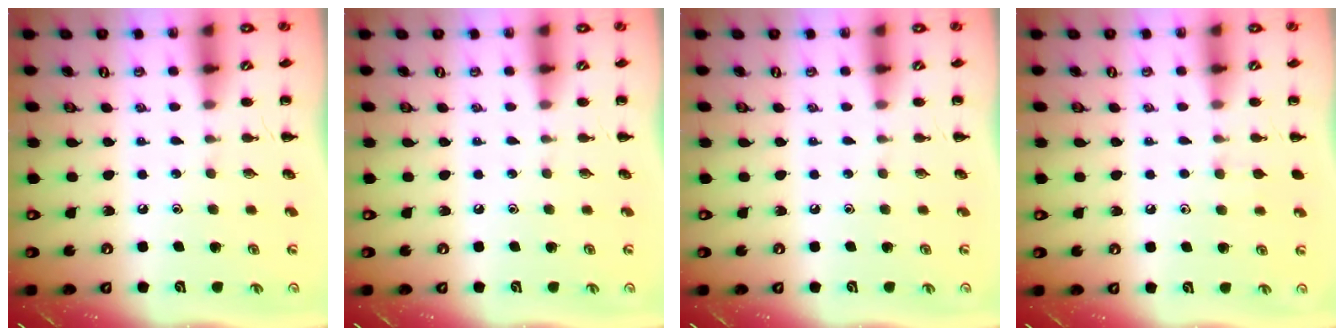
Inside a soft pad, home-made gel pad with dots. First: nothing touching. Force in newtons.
{"total": 0.0}
{"total": 0.0}
{"total": 5.5, "press": 5.2, "slide": 1.8}